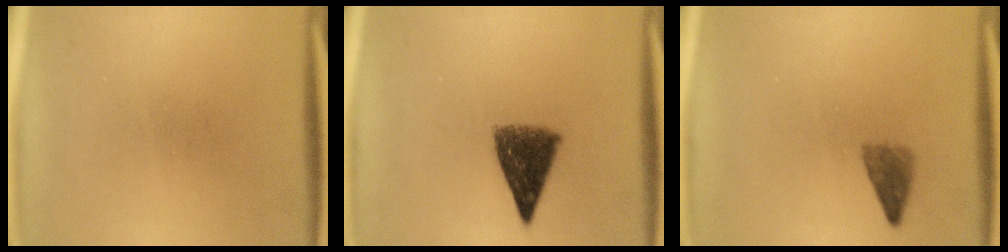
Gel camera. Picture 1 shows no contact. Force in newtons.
{"total": 7.9}
{"total": 2.4}